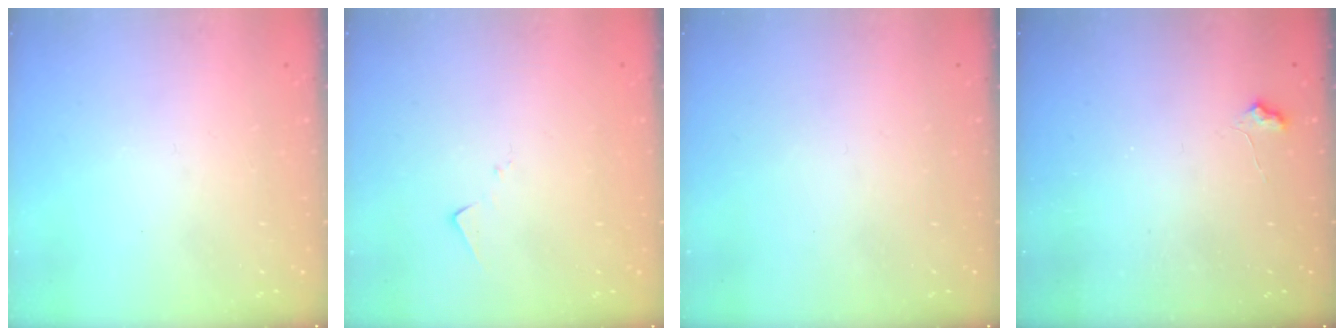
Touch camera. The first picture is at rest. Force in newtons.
{"total": 7.3, "press": 7.3, "slide": 0.2}
{"total": 0.0}
{"total": 5.6, "press": 5.6, "slide": 0.8}